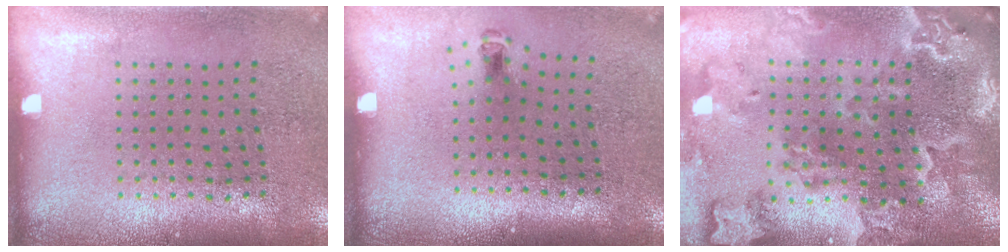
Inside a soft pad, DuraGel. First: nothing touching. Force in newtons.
{"total": 0.7, "press": 0.4, "slide": 0.6}
{"total": 4.6, "press": 3.8, "slide": 2.7}